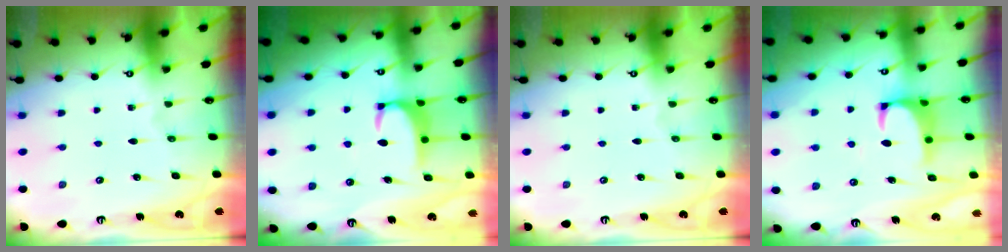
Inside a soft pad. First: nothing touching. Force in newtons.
{"total": 2.5, "press": 2.5, "slide": 0.5}
{"total": 0.0}
{"total": 1.6, "press": 1.4, "slide": 0.7}